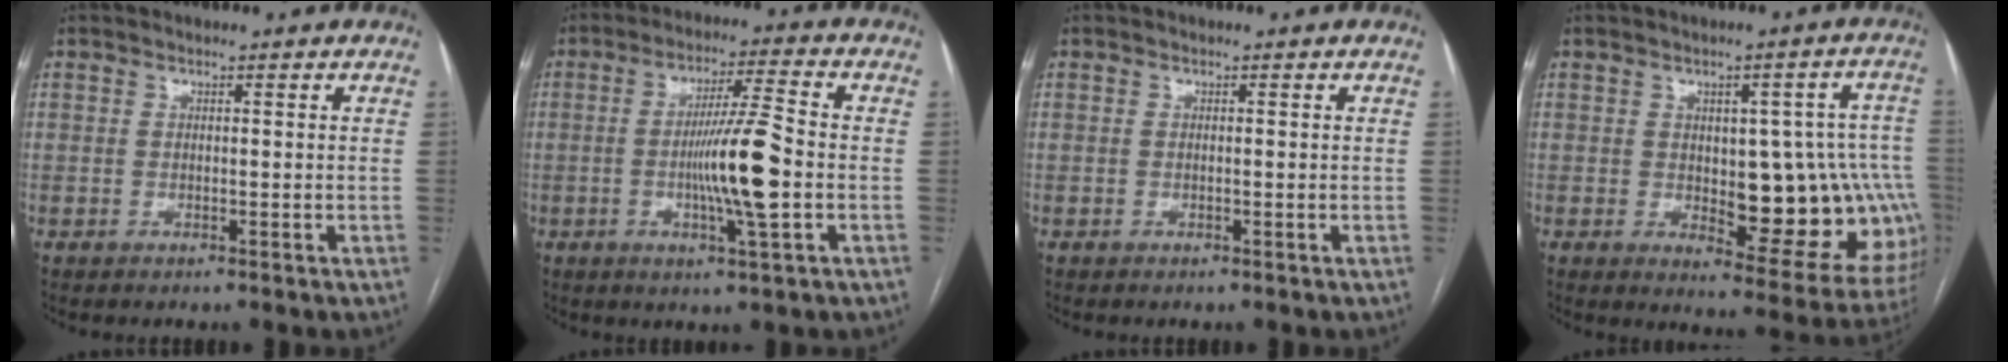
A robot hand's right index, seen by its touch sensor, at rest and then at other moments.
{"total": 10.2, "force": [-1.7, 0.1, 10.1], "torque": [-0.179, -0.005, -0.034]}
{"total": 0.0}
{"total": 16.8, "force": [-1.4, 6.7, 15.4], "torque": [-0.132, 0.025, 0.003]}